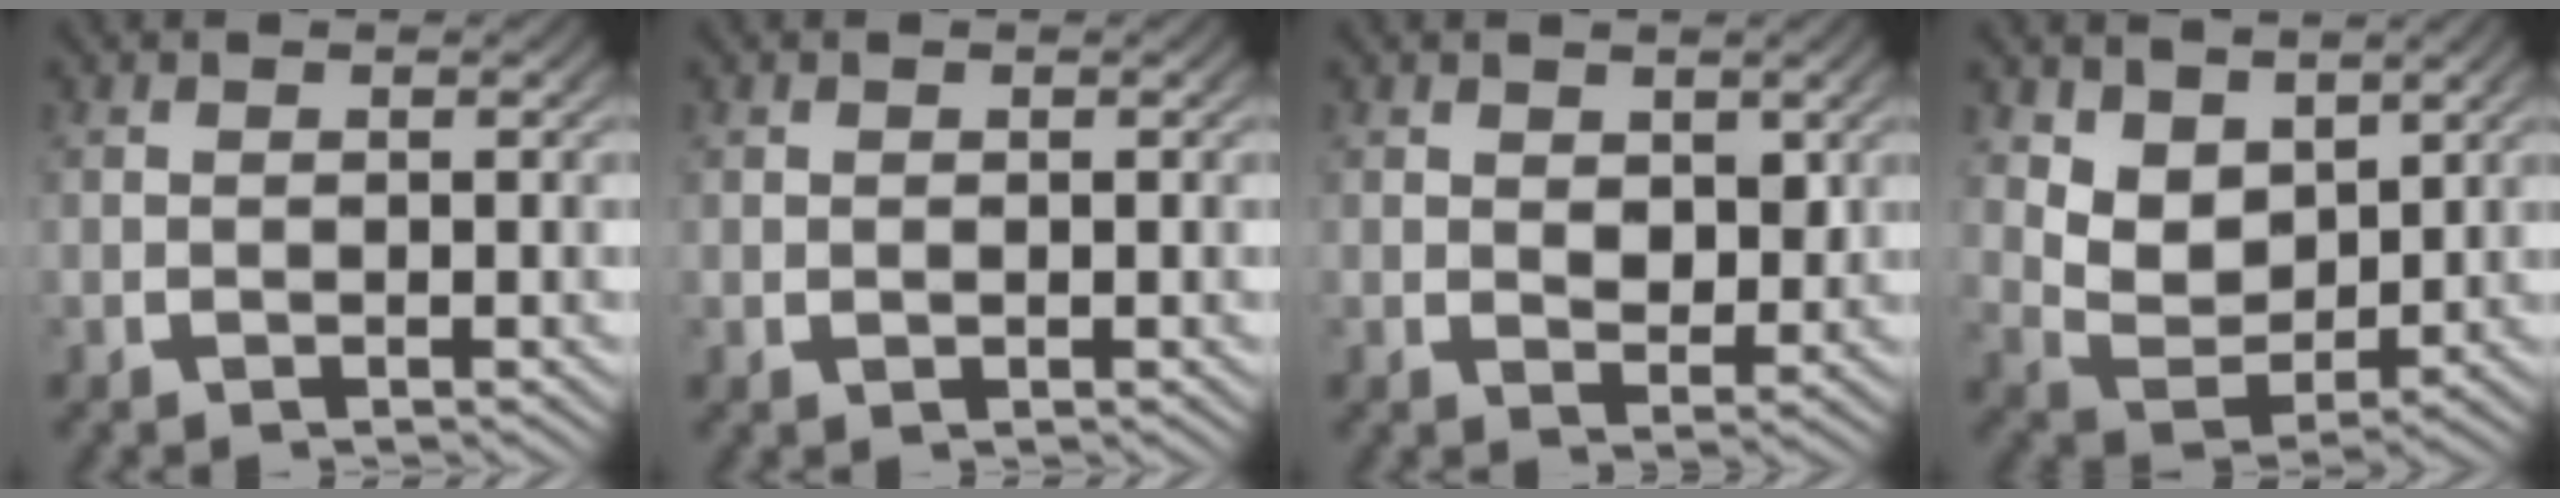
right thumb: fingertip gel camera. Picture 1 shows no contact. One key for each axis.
{"total": 0.6, "fx": 0.2, "fy": 0.5, "fz": 0.3, "tx": -0.006, "ty": -0.003, "tz": 0.006}
{"total": 2.4, "fx": 1.0, "fy": 1.6, "fz": 1.4, "tx": -0.026, "ty": -0.024, "tz": 0.032}
{"total": 5.3, "fx": 1.3, "fy": 3.5, "fz": 3.8, "tx": -0.086, "ty": -0.028, "tz": 0.034}